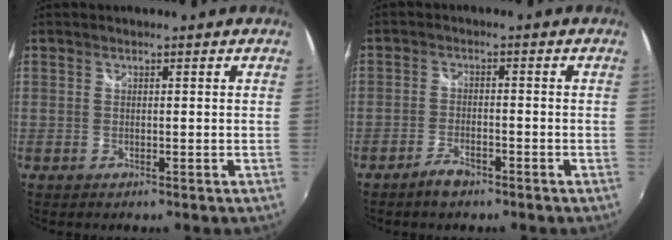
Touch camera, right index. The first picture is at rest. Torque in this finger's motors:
{"motor_torque": [0.34, 0.19, 0.03, 0.01]}